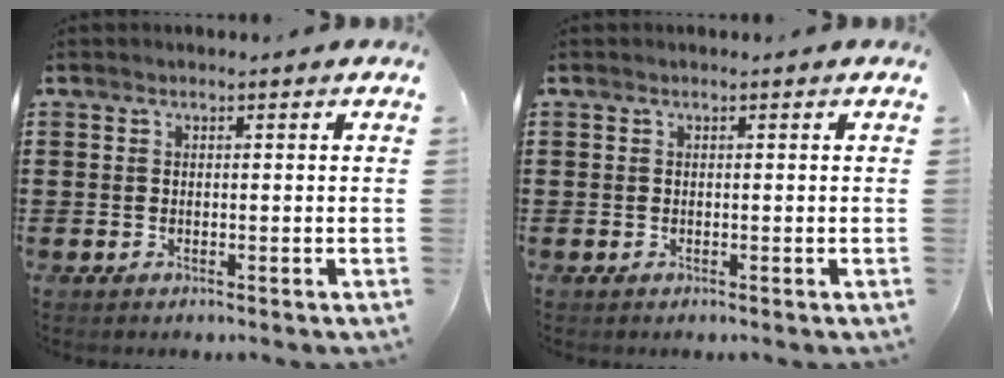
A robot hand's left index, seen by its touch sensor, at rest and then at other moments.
{"total": 0.0}